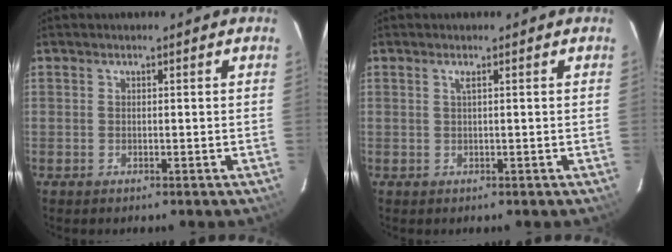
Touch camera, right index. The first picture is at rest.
{"total": 0.8, "force": [0.3, -0.3, 0.7], "torque": [-0.014, 0.000, 0.004]}